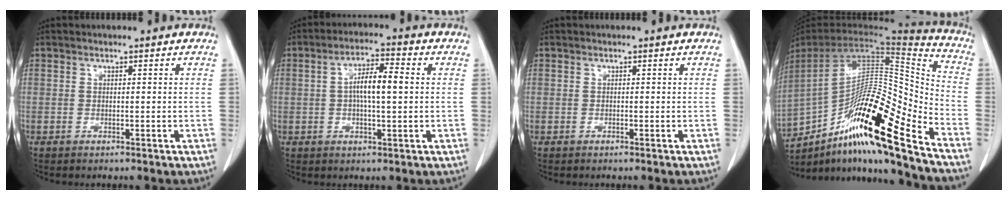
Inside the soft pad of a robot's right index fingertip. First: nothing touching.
{"total": 6.6, "force": [0.4, 1.5, 6.4], "torque": [-0.123, 0.011, 0.004]}
{"total": 0.0}
{"total": 22.9, "force": [-14.9, 1.5, 17.3], "torque": [-0.270, 0.002, -0.261]}